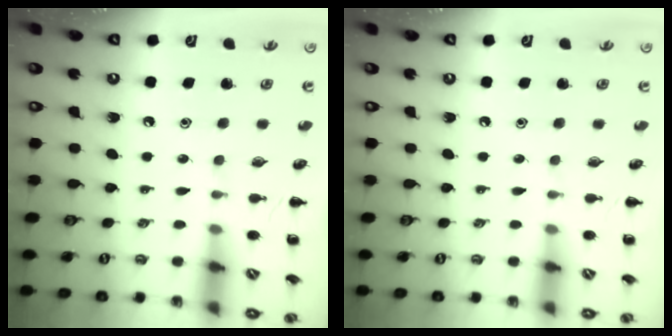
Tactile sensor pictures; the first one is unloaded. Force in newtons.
{"total": 0.0}